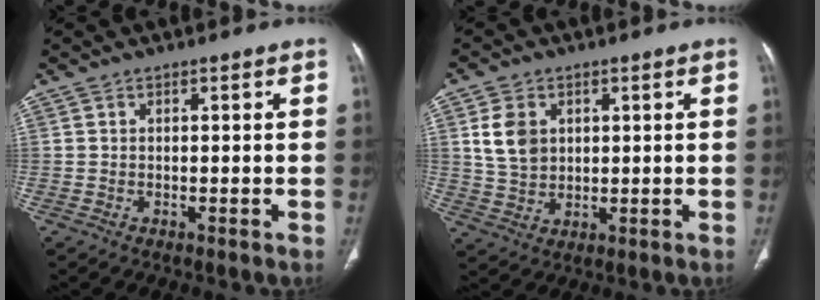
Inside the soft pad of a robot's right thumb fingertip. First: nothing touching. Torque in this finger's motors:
{"motor_torque": [-0.19, 0.07, 0.54, -0.35, 0.01]}